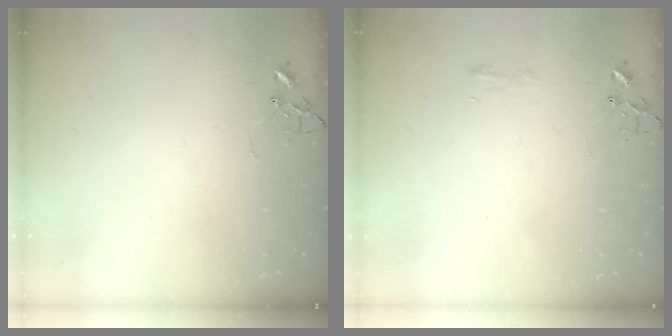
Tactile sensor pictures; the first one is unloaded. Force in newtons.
{"total": 5.6, "press": 5.6, "slide": 0.6}